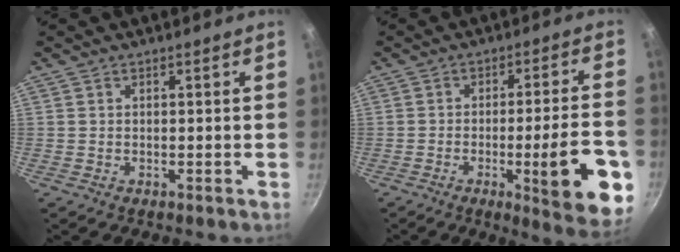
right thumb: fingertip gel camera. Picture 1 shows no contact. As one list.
[{"total": 16.3, "force": [-5.4, 3.3, 15.0], "torque": [-0.178, 0.018, -0.069]}]